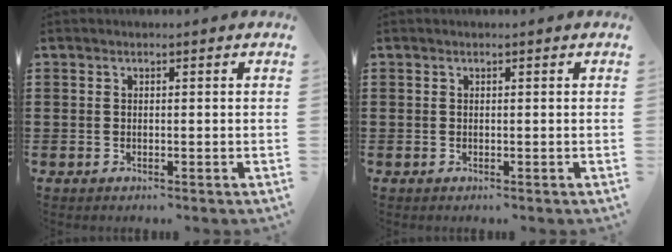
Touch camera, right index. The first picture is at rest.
{"total": 0.0}